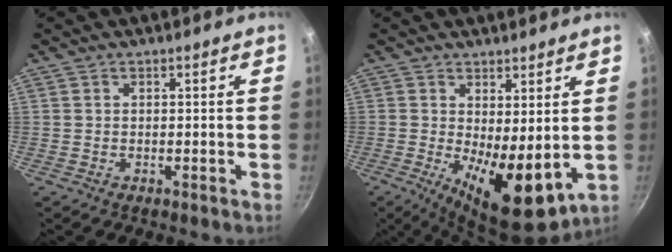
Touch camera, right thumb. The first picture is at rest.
{"total": 11.7, "force": [-0.2, 4.7, 10.7], "torque": [-0.144, -0.022, 0.008]}